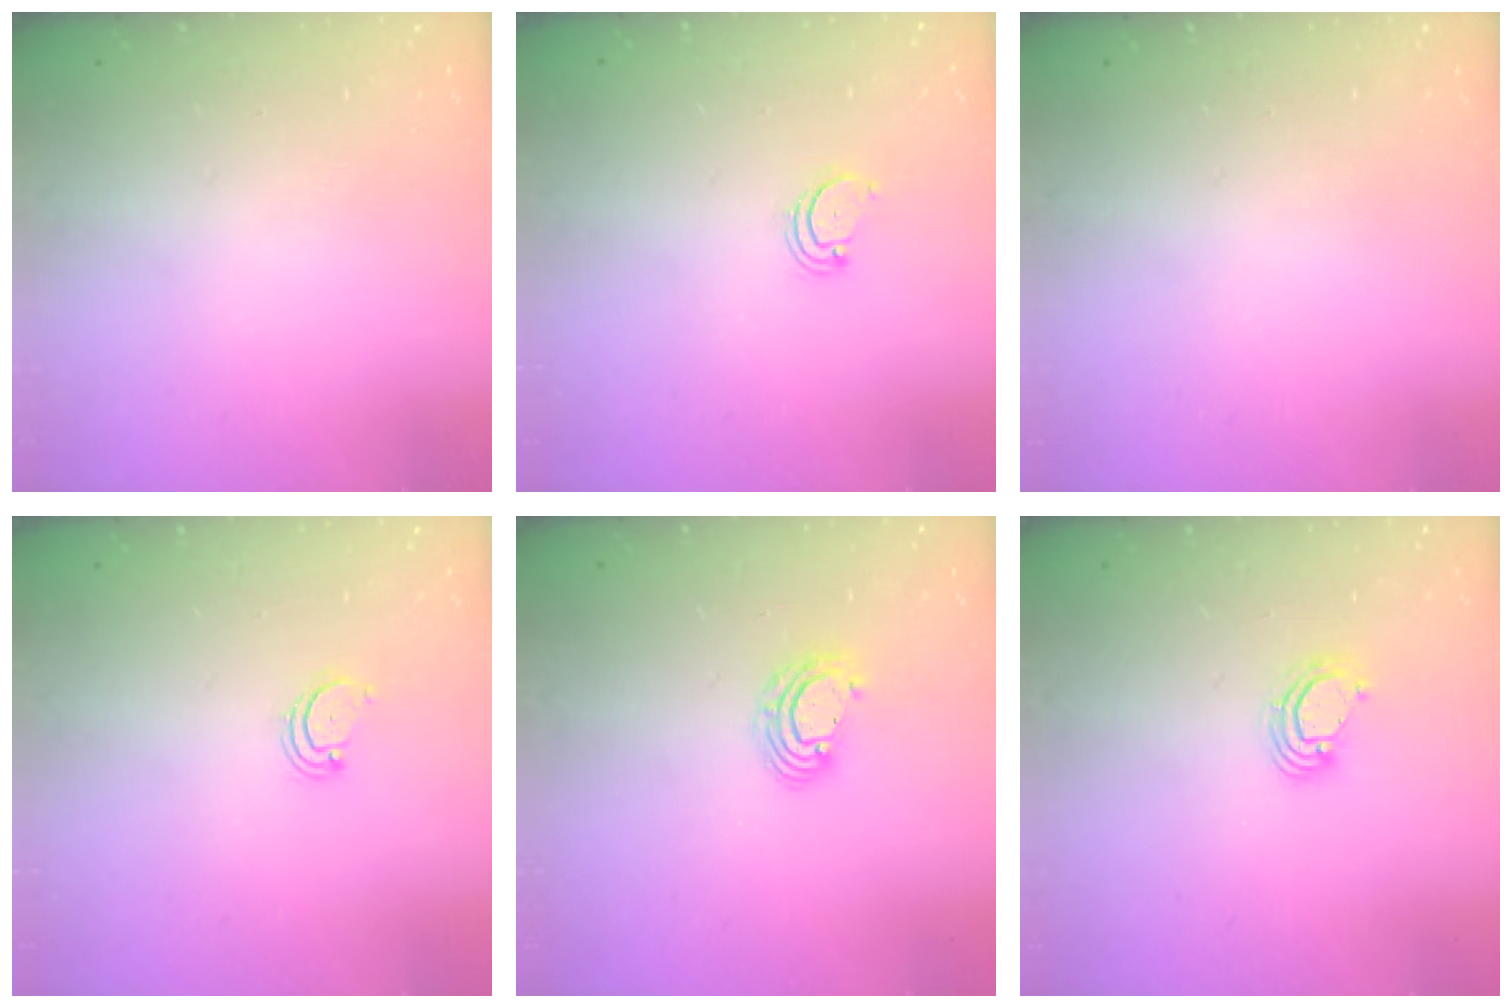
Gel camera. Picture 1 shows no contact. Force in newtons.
{"total": 2.6, "press": 2.5, "slide": 0.5}
{"total": 0.0}
{"total": 2.6, "press": 2.5, "slide": 0.5}
{"total": 6.3, "press": 6.3, "slide": 0.8}
{"total": 4.8, "press": 4.8, "slide": 0.3}